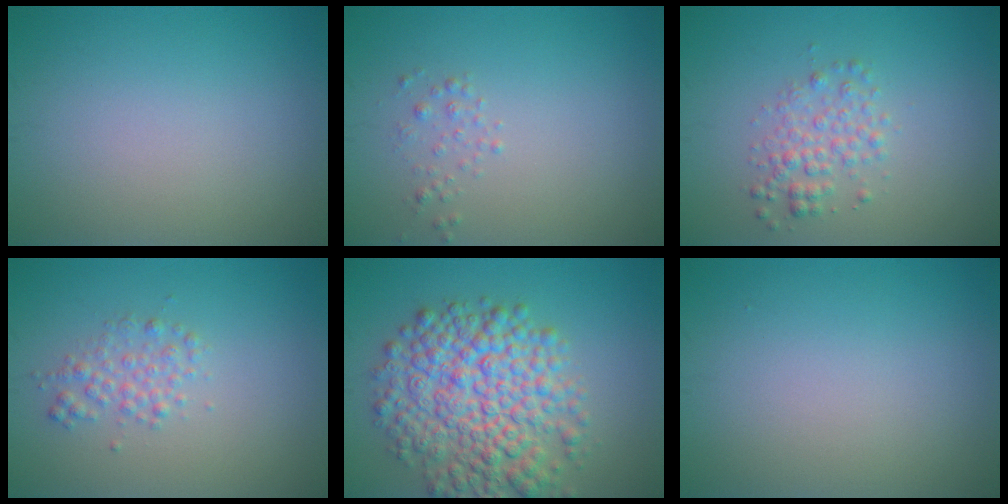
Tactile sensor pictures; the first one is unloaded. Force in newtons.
{"total": 0.9, "press": 0.9, "slide": 0.0}
{"total": 2.5, "press": 2.5, "slide": 0.1}
{"total": 2.0, "press": 2.0, "slide": 0.0}
{"total": 9.1, "press": 9.1, "slide": 0.3}
{"total": 0.0}